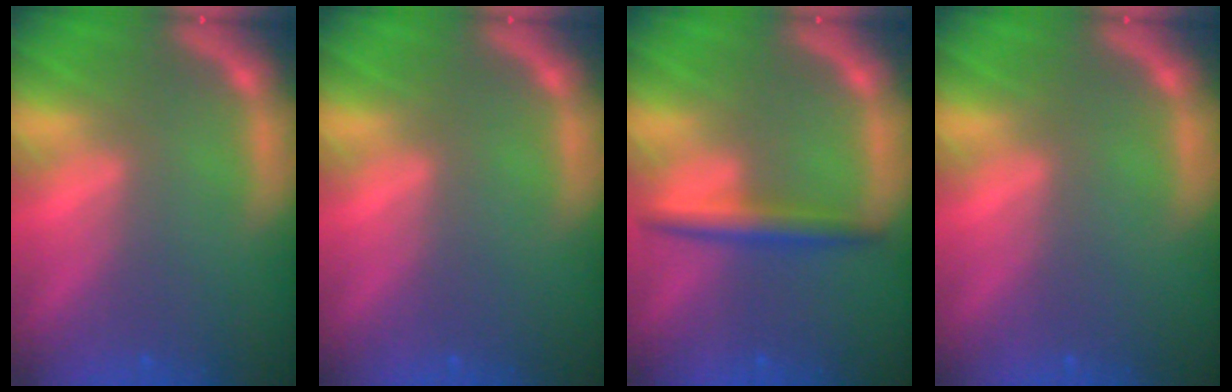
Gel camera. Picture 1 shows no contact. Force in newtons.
{"total": 0.0}
{"total": 3.0}
{"total": 0.0}